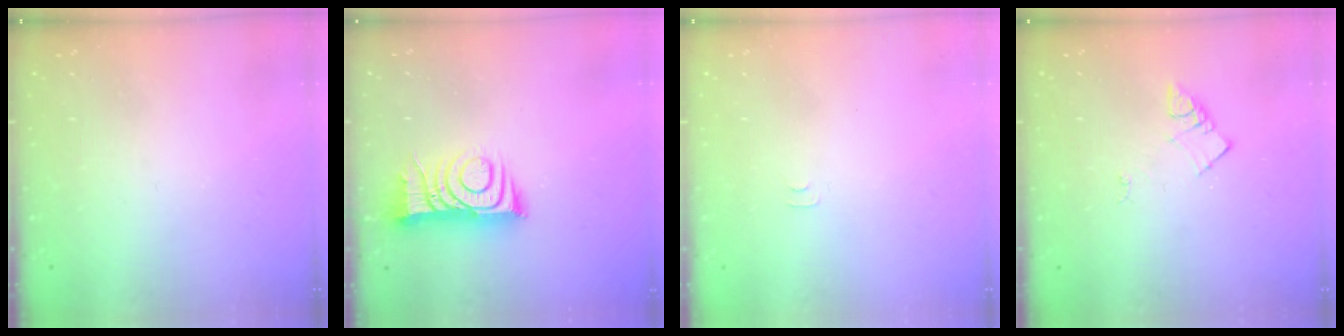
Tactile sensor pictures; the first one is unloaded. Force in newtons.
{"total": 9.6, "press": 9.6, "slide": 0.7}
{"total": 3.7, "press": 3.7, "slide": 0.4}
{"total": 4.5, "press": 4.5, "slide": 0.5}